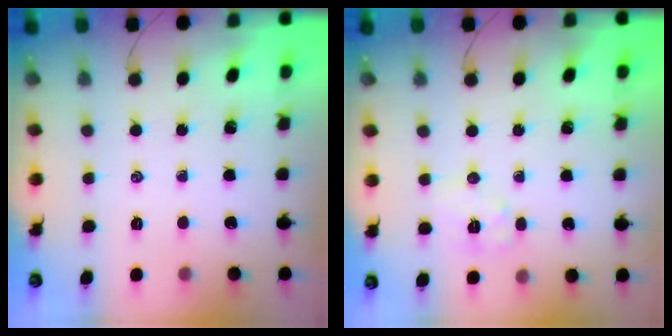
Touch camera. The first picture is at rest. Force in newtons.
{"total": 6.2, "press": 6.2, "slide": 0.9}